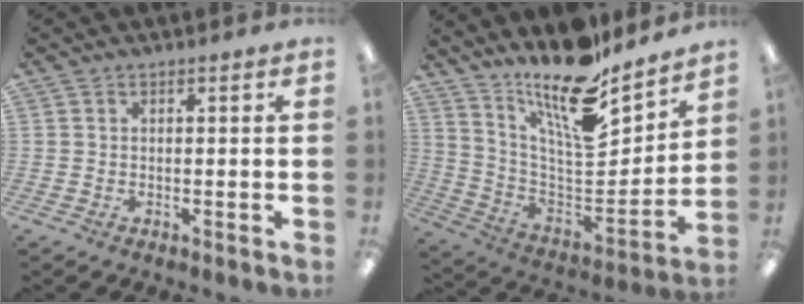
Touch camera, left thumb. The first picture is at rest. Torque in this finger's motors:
{"motor_torque": [0.65, 0.13, 0.93, -1.84, 0.10]}